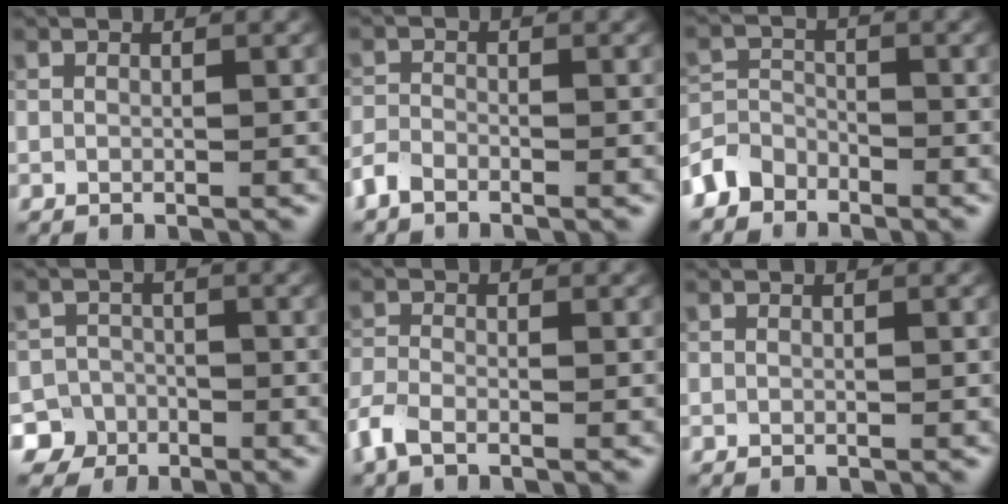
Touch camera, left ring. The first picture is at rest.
{"total": 1.8, "force": [-1.5, 0.7, 0.7], "torque": [-0.015, 0.002, -0.038]}
{"total": 3.1, "force": [-2.5, 1.7, 0.5], "torque": [-0.008, 0.006, -0.061]}
{"total": 5.6, "force": [-3.8, 4.2, 0.2], "torque": [0.018, -0.008, -0.072]}
{"total": 2.6, "force": [-1.8, 1.0, 1.6], "torque": [-0.043, -0.005, -0.050]}
{"total": 0.0}